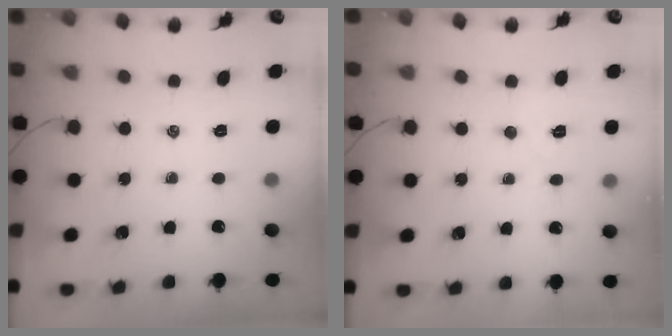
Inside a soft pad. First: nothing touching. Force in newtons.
{"total": 3.9, "press": 3.8, "slide": 0.8}